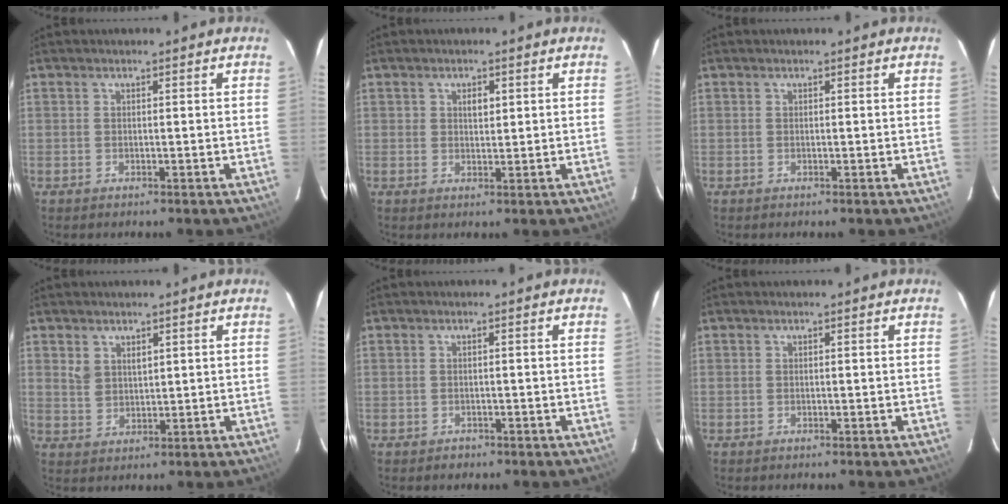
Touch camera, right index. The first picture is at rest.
{"total": 2.0, "force": [0.8, 1.2, 1.4], "torque": [-0.023, 0.003, 0.014]}
{"total": 0.0}
{"total": 3.1, "force": [1.7, 2.0, 1.6], "torque": [-0.035, 0.005, 0.042]}
{"total": 1.1, "force": [-0.7, 0.8, 0.1], "torque": [-0.005, 0.001, -0.010]}
{"total": 0.0}